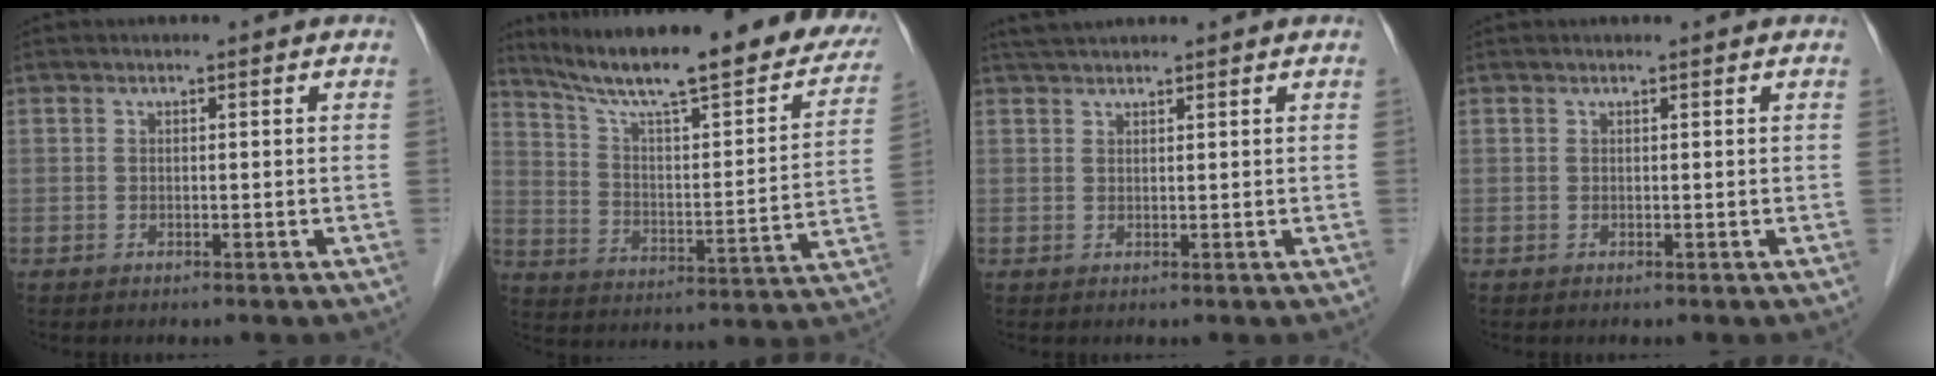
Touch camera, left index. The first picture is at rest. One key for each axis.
{"total": 28.3, "fx": 23.3, "fy": 4.3, "fz": 15.5, "tx": -0.238, "ty": -0.027, "tz": 0.319}
{"total": 3.4, "fx": 3.1, "fy": 0.1, "fz": 1.3, "tx": -0.022, "ty": 0.028, "tz": 0.057}
{"total": 0.5, "fx": 0.5, "fy": 0.0, "fz": 0.2, "tx": -0.003, "ty": 0.007, "tz": 0.009}